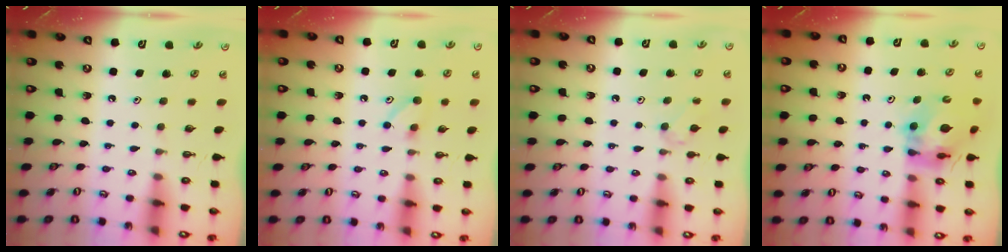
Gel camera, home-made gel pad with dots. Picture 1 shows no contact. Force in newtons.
{"total": 5.2, "press": 5.2, "slide": 0.8}
{"total": 2.7, "press": 2.6, "slide": 0.6}
{"total": 10.4, "press": 10.3, "slide": 1.2}